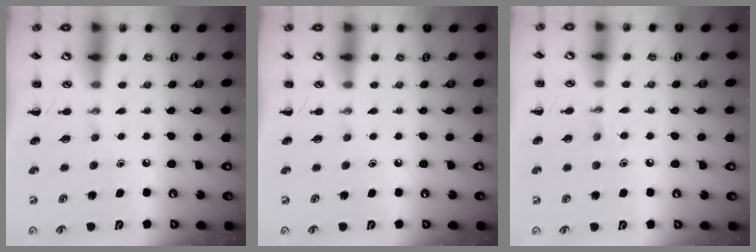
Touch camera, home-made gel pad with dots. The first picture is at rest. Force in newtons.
{"total": 0.0}
{"total": 4.9, "press": 4.7, "slide": 1.4}